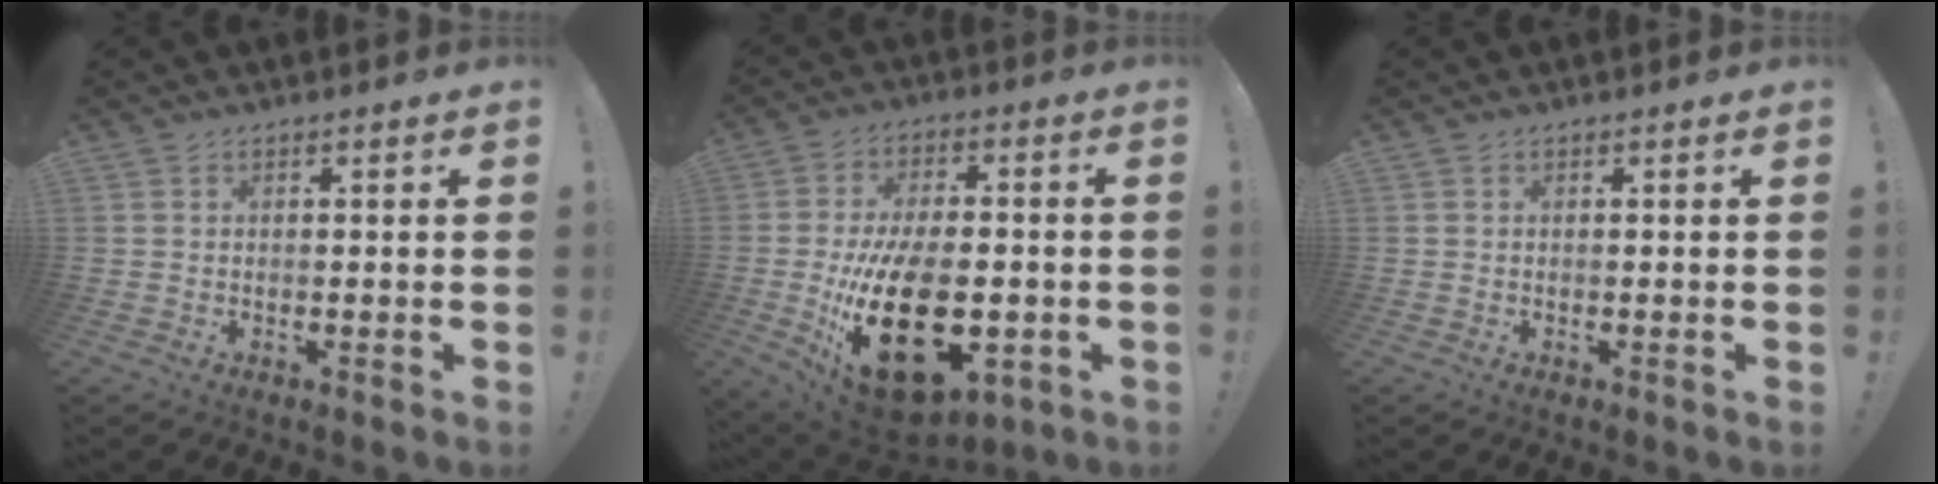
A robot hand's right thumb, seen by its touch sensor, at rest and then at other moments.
{"total": 25.8, "force": [-6.1, 14.0, 20.8], "torque": [-0.369, 0.018, -0.082]}
{"total": 0.0}